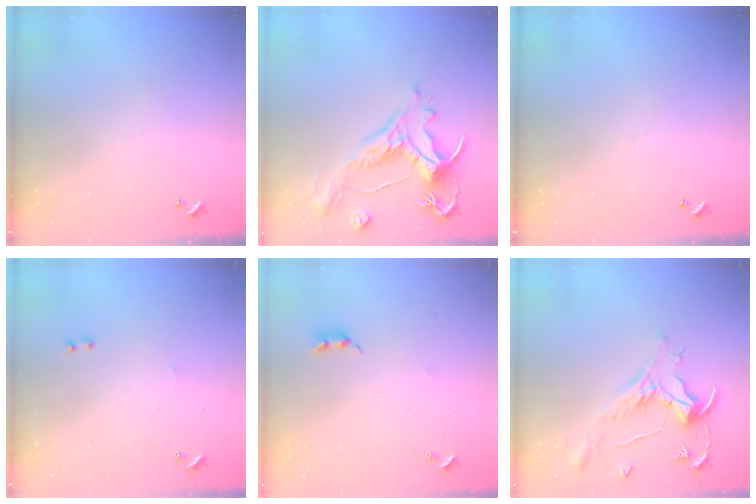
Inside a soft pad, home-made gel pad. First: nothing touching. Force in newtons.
{"total": 1.7, "press": 0.9, "slide": 1.5}
{"total": 0.0}
{"total": 0.9, "press": 0.8, "slide": 0.5}
{"total": 7.4, "press": 7.4, "slide": 0.5}
{"total": 1.6, "press": 1.4, "slide": 0.7}